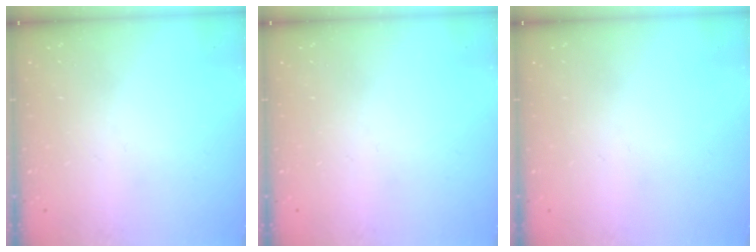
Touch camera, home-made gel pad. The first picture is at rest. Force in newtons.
{"total": 0.0}
{"total": 0.0}